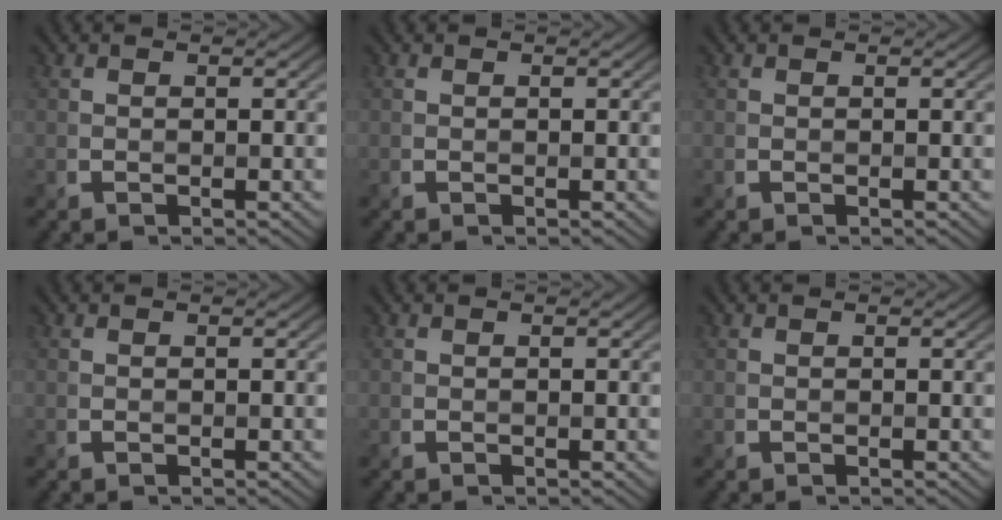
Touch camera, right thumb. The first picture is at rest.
{"total": 0.0}
{"total": 0.0}
{"total": 0.0}
{"total": 0.0}
{"total": 0.0}